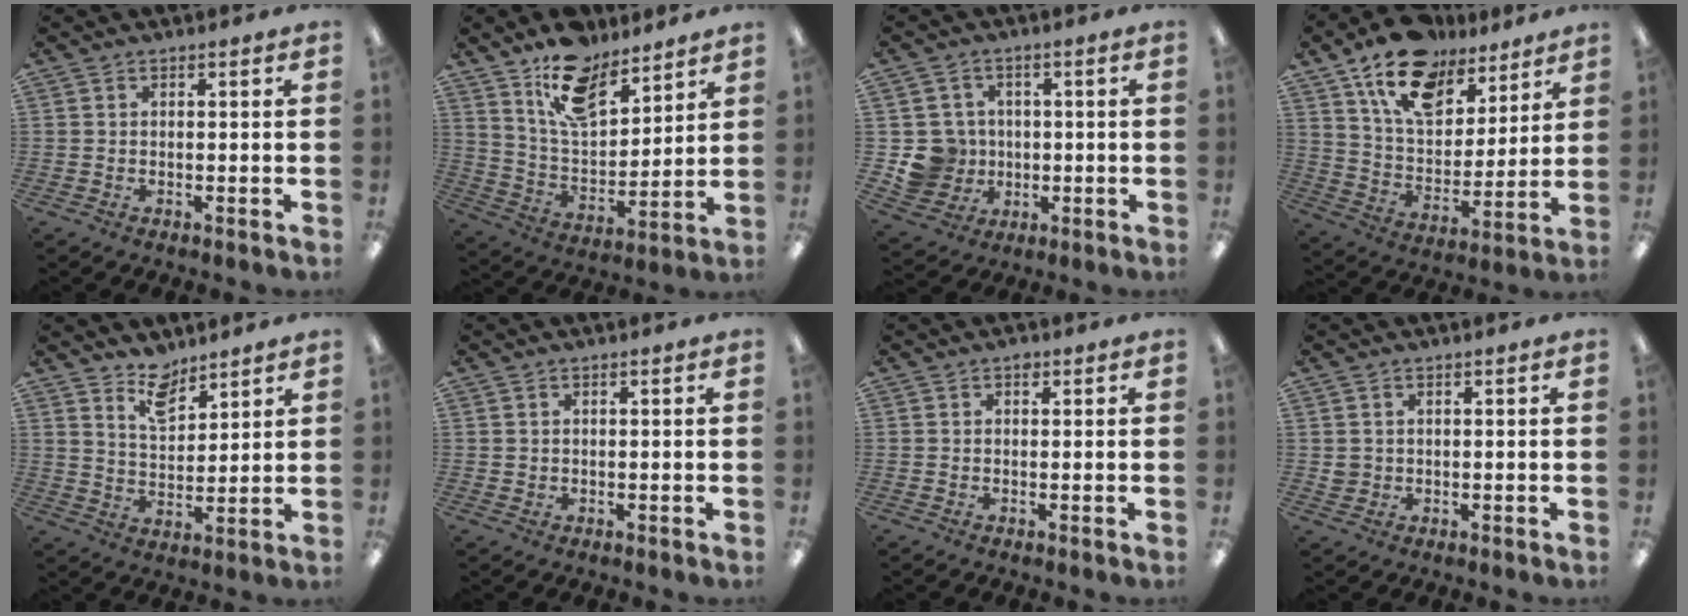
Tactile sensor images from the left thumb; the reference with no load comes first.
{"total": 14.1, "force": [10.8, 6.3, 6.6], "torque": [-0.113, -0.062, 0.198]}
{"total": 8.7, "force": [-0.5, 8.6, 1.6], "torque": [-0.050, 0.011, 0.005]}
{"total": 17.9, "force": [12.5, 9.7, 8.4], "torque": [-0.152, -0.066, 0.226]}
{"total": 7.8, "force": [6.3, 3.6, 2.7], "torque": [-0.041, -0.037, 0.116]}
{"total": 0.8, "force": [0.4, 0.7, 0.0], "torque": [-0.001, 0.003, 0.007]}
{"total": 1.0, "force": [0.6, 0.7, 0.4], "torque": [-0.001, -0.001, 0.009]}
{"total": 2.1, "force": [0.8, 1.9, 0.3], "torque": [-0.009, 0.002, 0.014]}